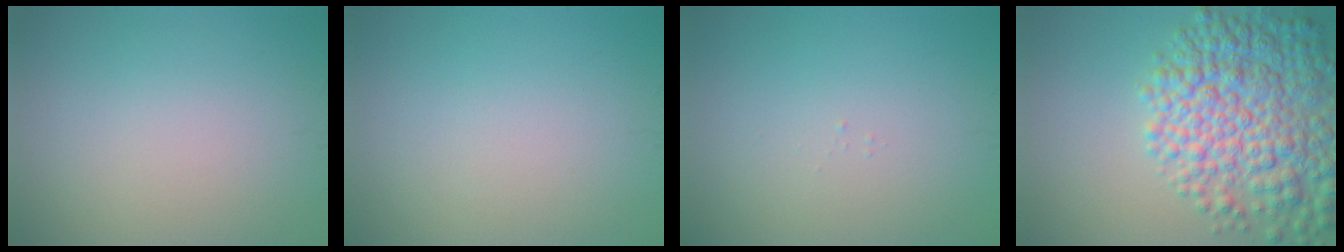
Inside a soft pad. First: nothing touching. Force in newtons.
{"total": 0.0}
{"total": 0.0}
{"total": 9.8, "press": 9.8, "slide": 0.4}